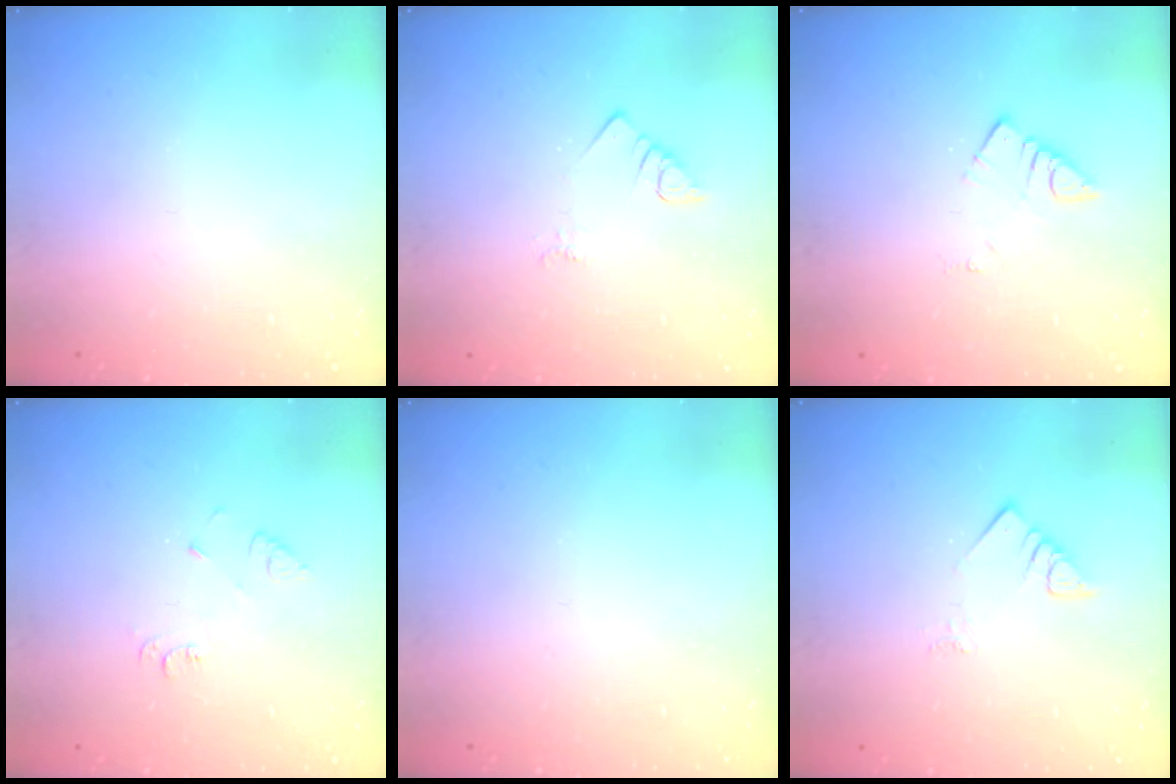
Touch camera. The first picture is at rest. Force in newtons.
{"total": 2.3, "press": 2.3, "slide": 0.4}
{"total": 3.5, "press": 3.5, "slide": 0.2}
{"total": 4.9, "press": 4.8, "slide": 0.7}
{"total": 0.0}
{"total": 3.6, "press": 3.6, "slide": 0.5}